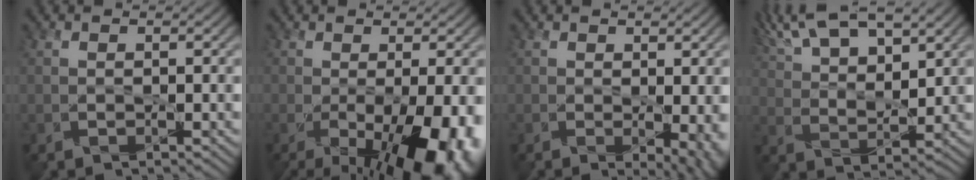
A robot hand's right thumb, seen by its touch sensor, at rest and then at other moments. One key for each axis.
{"total": 11.4, "fx": -3.9, "fy": 5.0, "fz": 9.5, "tx": -0.164, "ty": -0.053, "tz": -0.038}
{"total": 4.5, "fx": -0.4, "fy": 2.0, "fz": 4.0, "tx": -0.056, "ty": -0.011, "tz": 0.004}
{"total": 14.5, "fx": 9.5, "fy": 5.1, "fz": 9.6, "tx": -0.214, "ty": 0.028, "tz": 0.148}